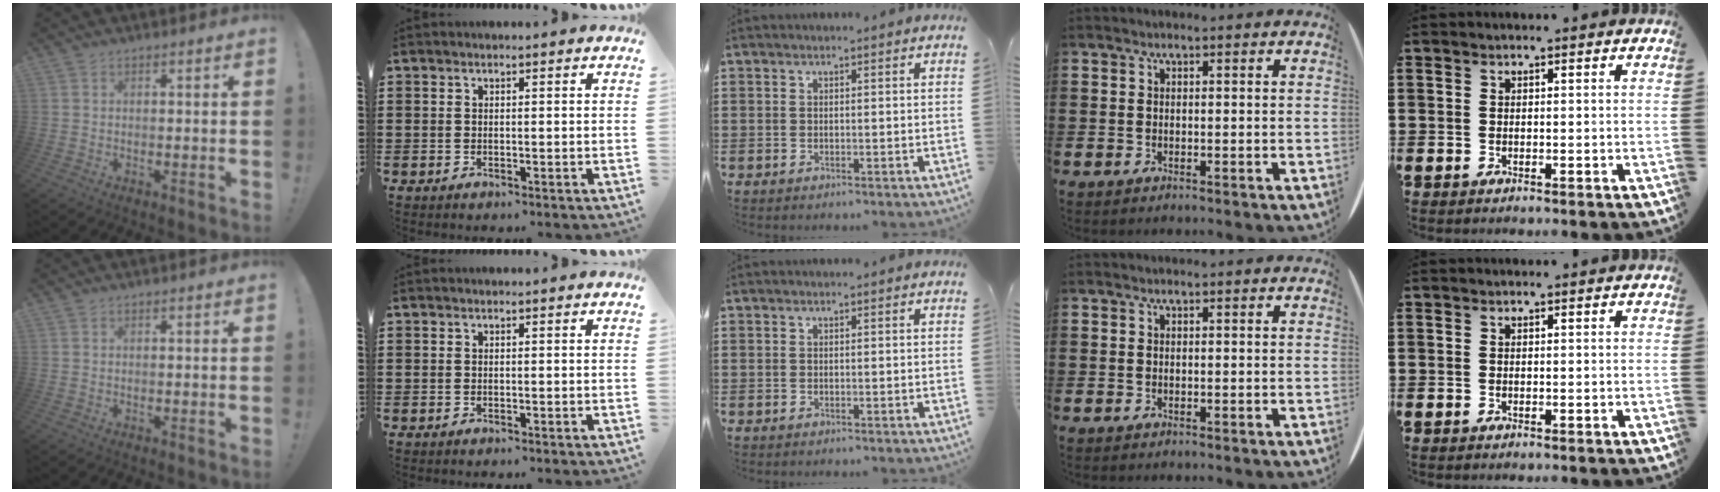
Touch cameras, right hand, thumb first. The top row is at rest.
{}